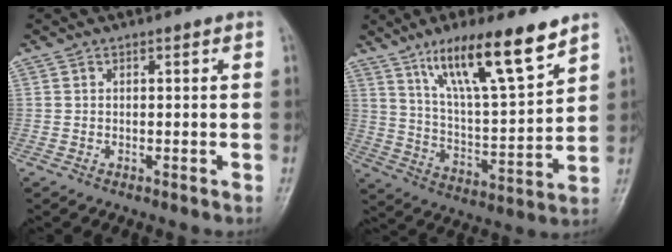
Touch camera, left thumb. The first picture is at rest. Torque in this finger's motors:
{"motor_torque": [1.18, 1.15, 1.47, -1.30, 0.35]}